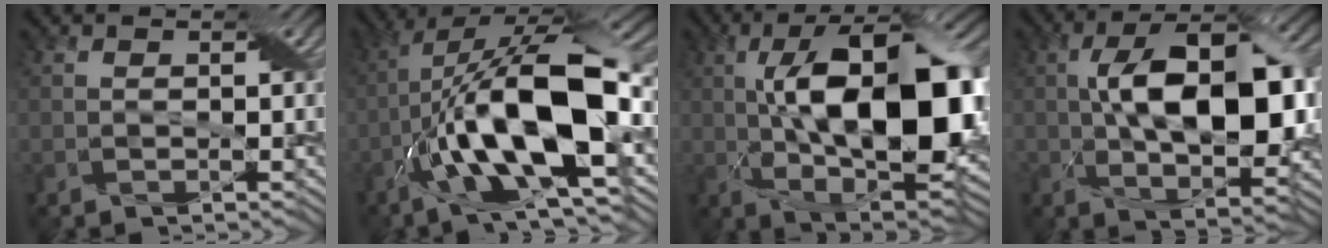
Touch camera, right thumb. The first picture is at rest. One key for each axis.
{"total": 17.0, "fx": -3.9, "fy": 6.2, "fz": 15.3, "tx": -0.284, "ty": 0.013, "tz": -0.075}
{"total": 17.7, "fx": 1.1, "fy": 8.0, "fz": 15.8, "tx": -0.257, "ty": 0.017, "tz": 0.008}
{"total": 13.5, "fx": 0.8, "fy": 6.7, "fz": 11.7, "tx": -0.194, "ty": 0.007, "tz": 0.011}